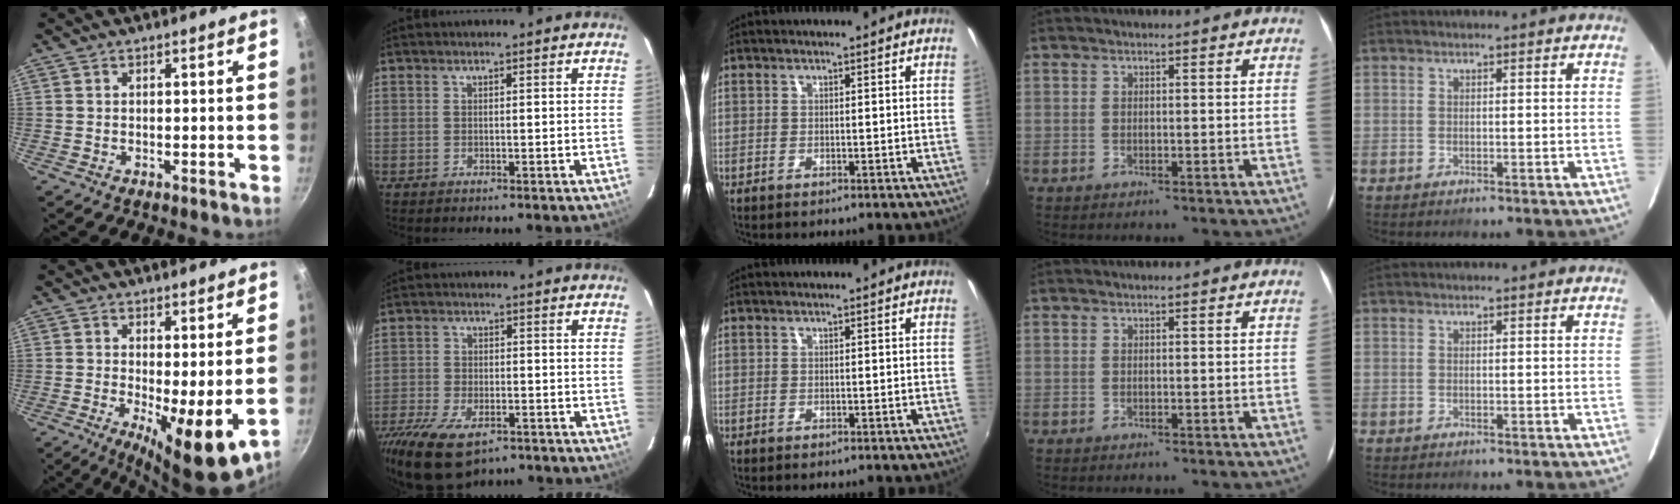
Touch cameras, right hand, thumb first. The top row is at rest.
{"thumb": {"total": 9.9, "force": [-0.5, 2.8, 9.5], "torque": [-0.136, -0.020, -0.001]}, "index": {"total": 15.7, "force": [-10.1, 7.4, 9.4], "torque": [-0.214, -0.036, -0.167]}}